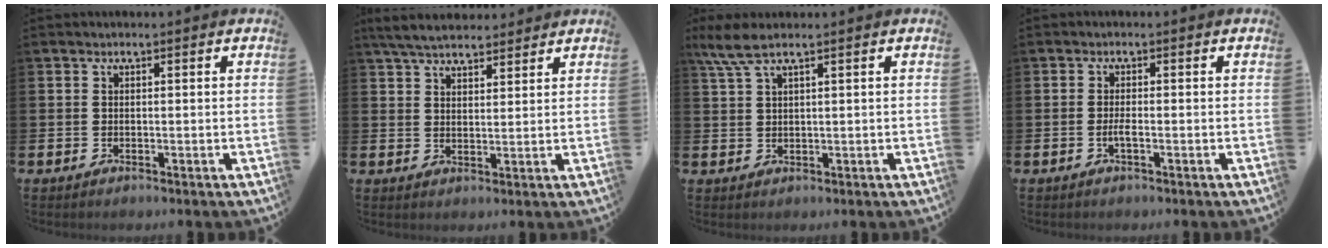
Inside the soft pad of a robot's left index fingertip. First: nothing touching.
{"total": 5.1, "force": [4.9, 1.1, 1.2], "torque": [-0.035, -0.015, 0.089]}
{"total": 4.2, "force": [2.7, 0.7, 3.1], "torque": [-0.072, 0.006, 0.050]}
{"total": 1.1, "force": [-0.4, 0.2, 1.0], "torque": [-0.025, 0.001, -0.007]}